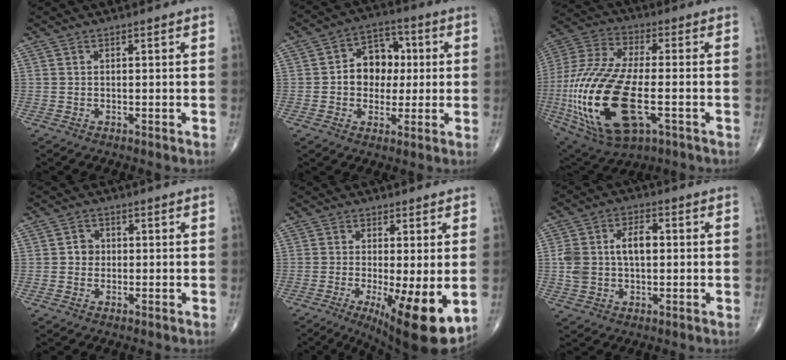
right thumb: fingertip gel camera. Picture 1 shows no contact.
{"total": 10.3, "force": [0.5, 8.0, 6.5], "torque": [-0.049, 0.022, 0.002]}
{"total": 27.3, "force": [-6.4, 12.1, 23.6], "torque": [-0.557, -0.014, -0.100]}
{"total": 2.4, "force": [0.0, 2.2, 0.9], "torque": [0.002, 0.007, -0.005]}
{"total": 13.6, "force": [-3.6, 3.4, 12.7], "torque": [-0.175, -0.028, -0.044]}
{"total": 9.6, "force": [0.7, 6.0, 7.5], "torque": [-0.139, 0.021, 0.015]}